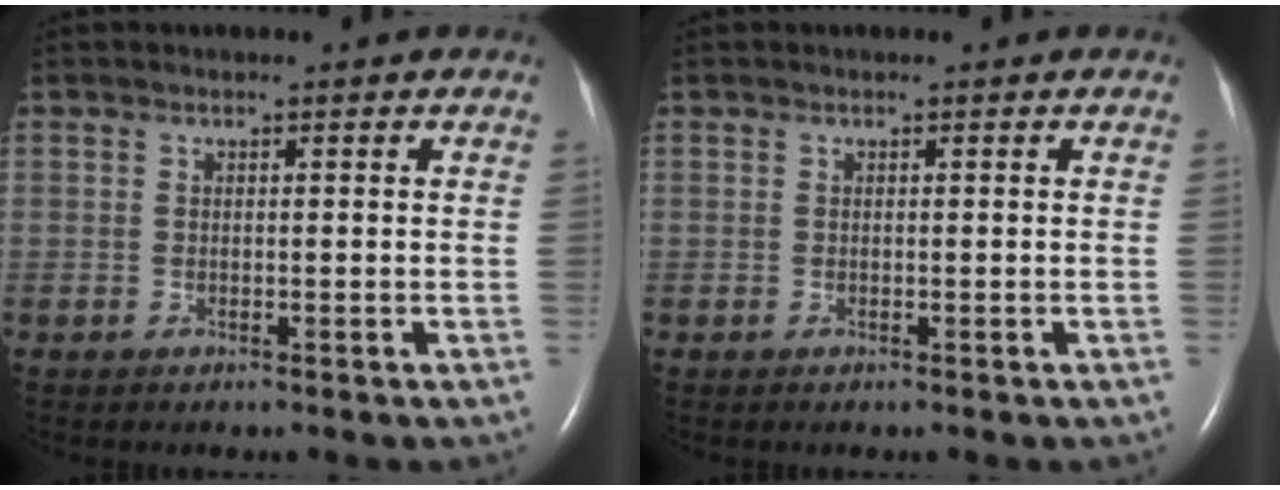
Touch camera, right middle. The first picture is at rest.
{"total": 0.0}